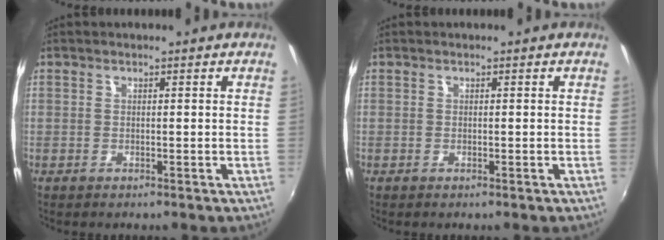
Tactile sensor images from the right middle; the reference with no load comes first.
{"total": 0.0}